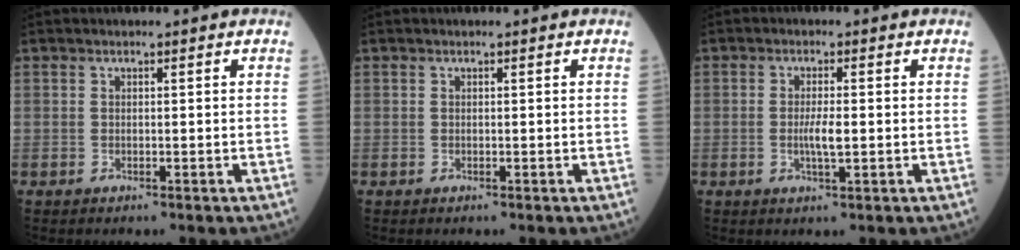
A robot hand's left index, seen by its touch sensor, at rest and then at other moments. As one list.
[{"total": 0.0}, {"total": 3.1, "force": [-0.4, 0.5, 3.0], "torque": [-0.061, -0.003, -0.007]}]